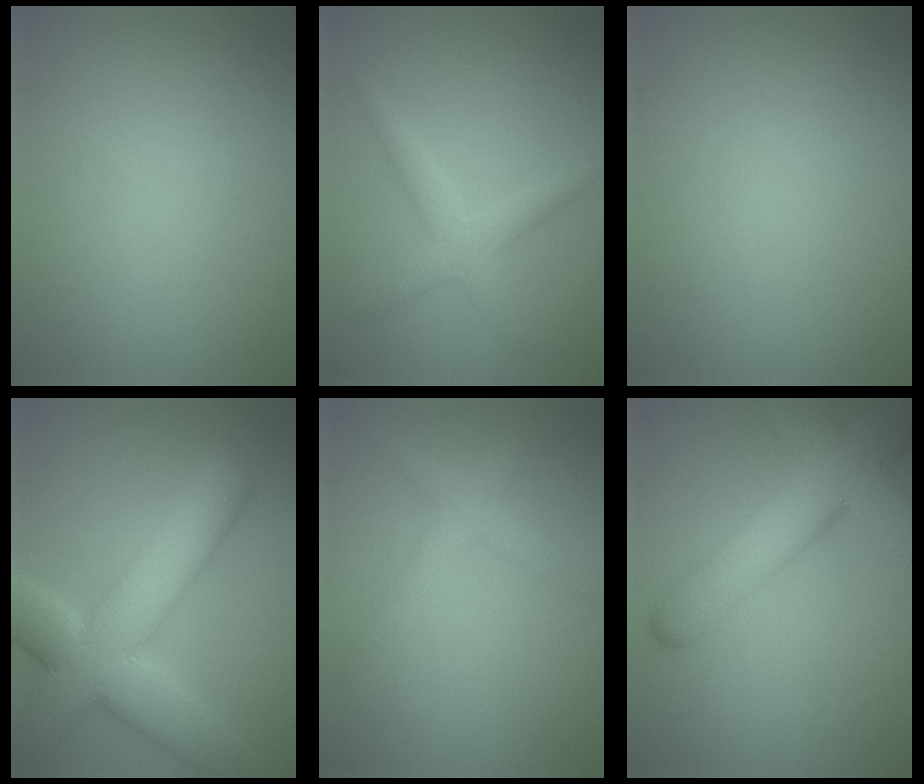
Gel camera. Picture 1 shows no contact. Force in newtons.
{"total": 1.7, "press": 1.7, "slide": 0.2}
{"total": 0.0}
{"total": 10.7, "press": 10.6, "slide": 0.8}
{"total": 2.5, "press": 2.5, "slide": 0.2}
{"total": 8.3, "press": 8.3, "slide": 0.4}